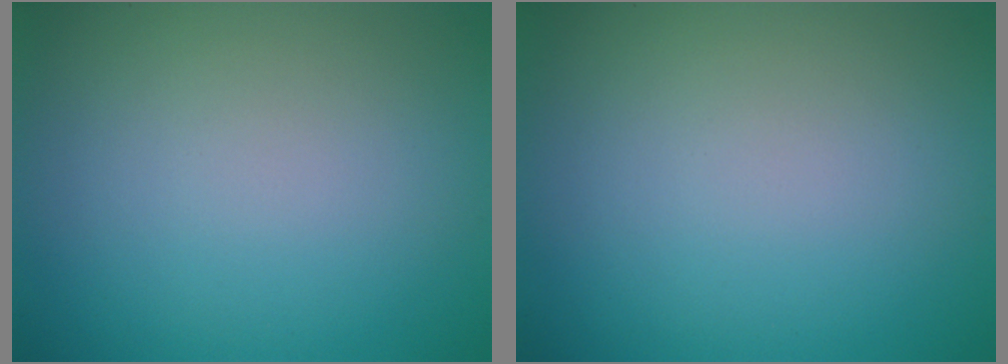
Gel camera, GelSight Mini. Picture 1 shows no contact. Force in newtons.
{"total": 0.0}